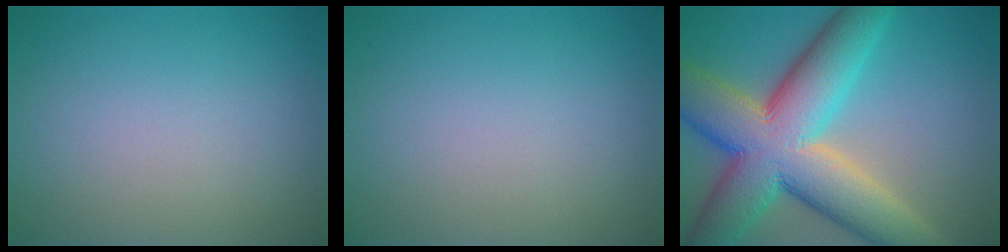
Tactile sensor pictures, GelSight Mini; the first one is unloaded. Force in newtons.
{"total": 0.0}
{"total": 14.1, "press": 14.1, "slide": 0.6}